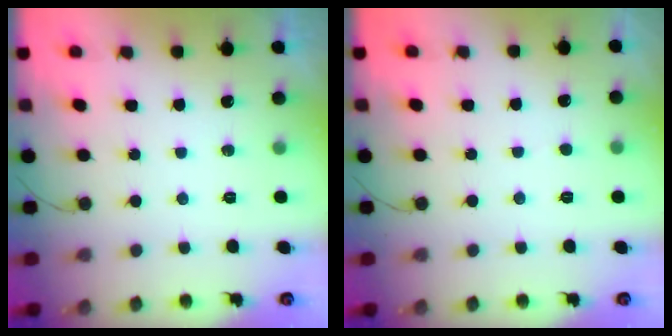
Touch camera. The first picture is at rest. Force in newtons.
{"total": 2.5, "press": 2.5, "slide": 0.3}